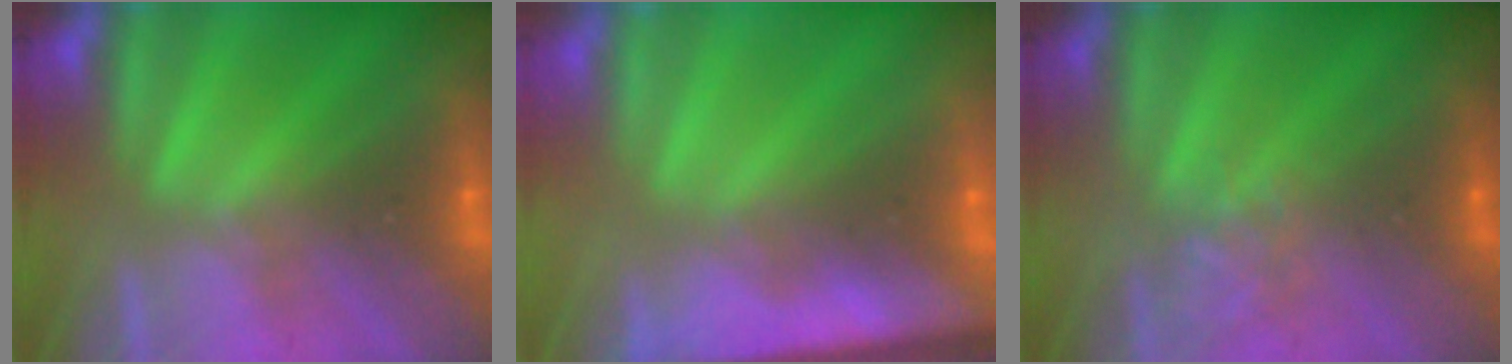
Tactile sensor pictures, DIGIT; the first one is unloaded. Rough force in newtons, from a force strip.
{"total": 8.2}
{"total": 2.1}